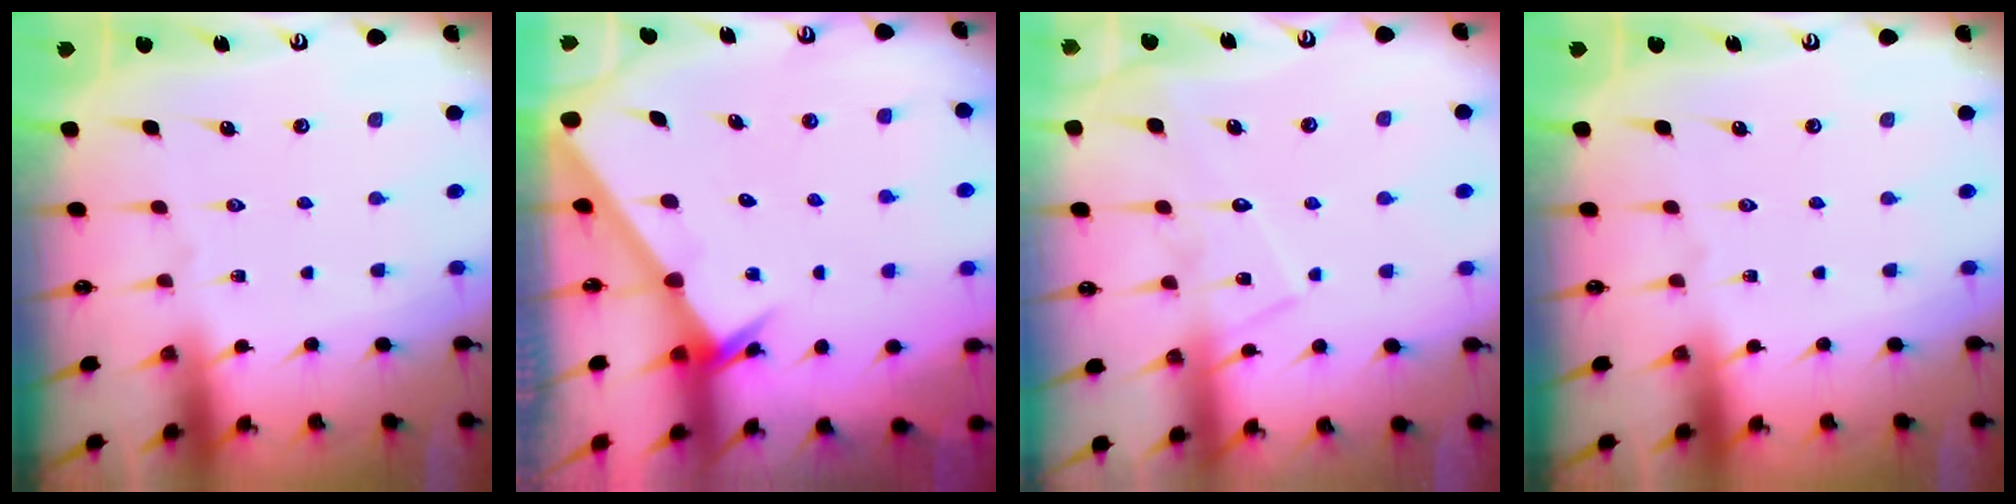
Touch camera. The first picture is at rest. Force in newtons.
{"total": 2.3, "press": 2.3, "slide": 0.2}
{"total": 9.6, "press": 9.6, "slide": 0.6}
{"total": 0.0}